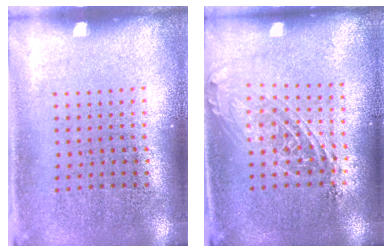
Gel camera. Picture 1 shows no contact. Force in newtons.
{"total": 1.5, "press": 1.2, "slide": 0.9}